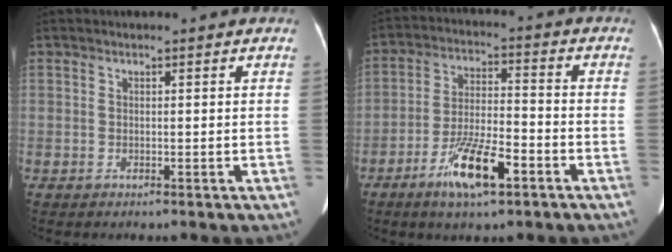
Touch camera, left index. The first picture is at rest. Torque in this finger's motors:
{"motor_torque": [0.83, 0.50, 0.22, 0.21]}